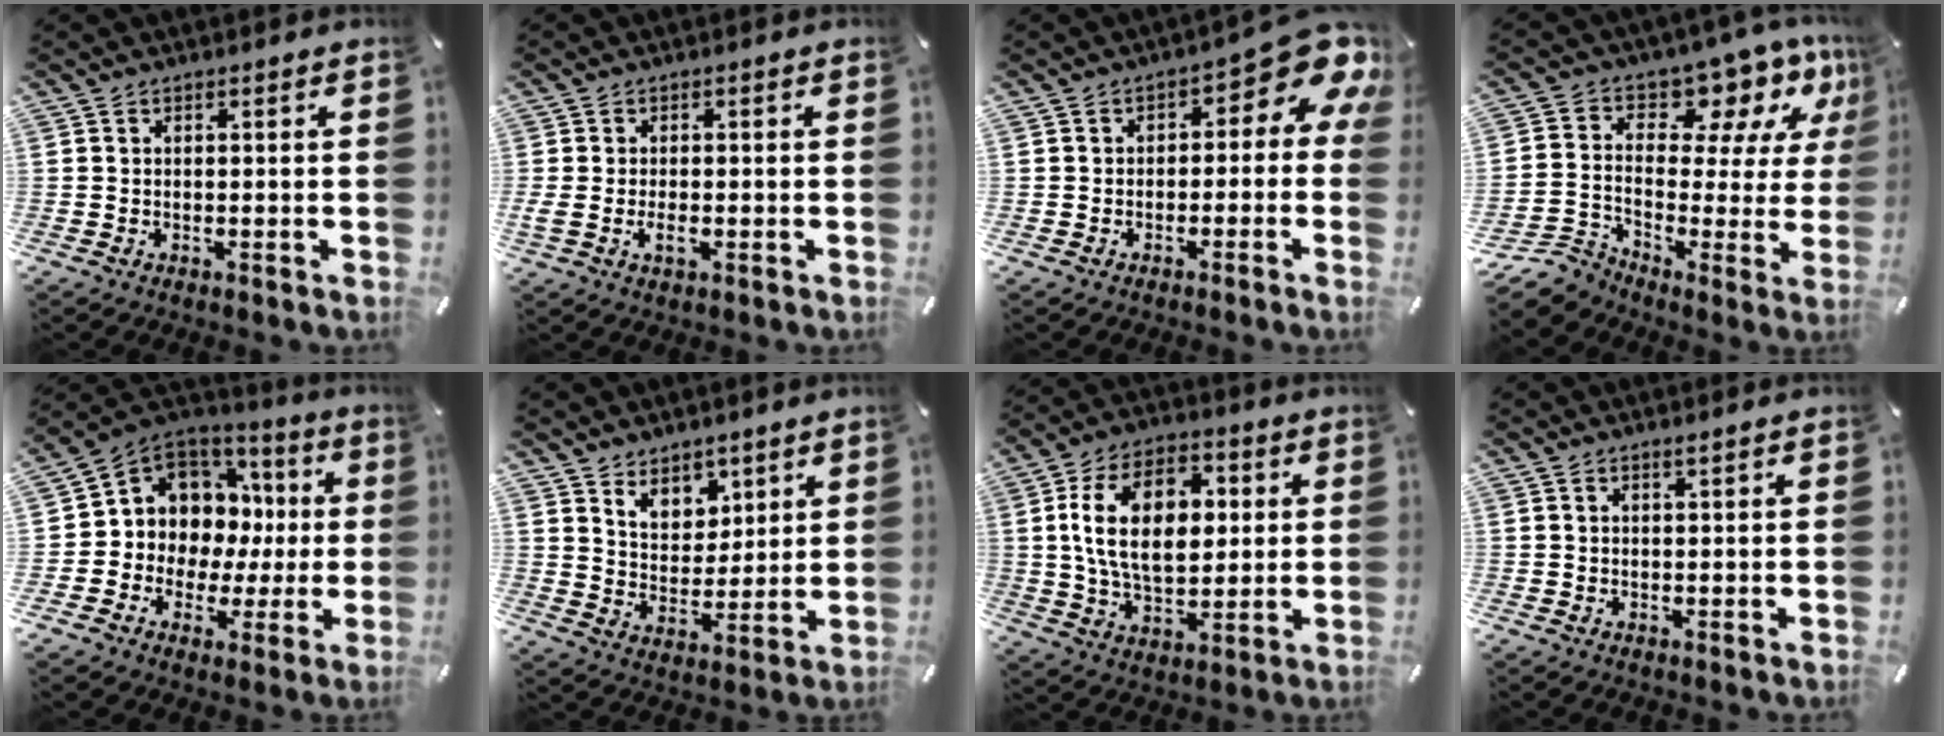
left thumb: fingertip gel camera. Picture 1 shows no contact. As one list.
[{"total": 3.9, "force": [-1.3, 2.0, 3.1], "torque": [-0.064, 0.001, -0.024]}, {"total": 8.9, "force": [2.8, 4.4, 7.2], "torque": [-0.082, -0.035, 0.046]}, {"total": 10.8, "force": [1.3, 9.3, 5.3], "torque": [-0.116, -0.025, 0.016]}, {"total": 8.7, "force": [1.6, 8.5, 0.9], "torque": [-0.025, -0.043, 0.045]}, {"total": 7.1, "force": [5.2, 4.9, 0.4], "torque": [-0.006, -0.039, 0.095]}, {"total": 16.7, "force": [2.7, 10.6, 12.5], "torque": [-0.240, 0.010, 0.041]}, {"total": 0.8, "force": [0.5, -0.1, 0.5], "torque": [-0.010, -0.001, 0.010]}]